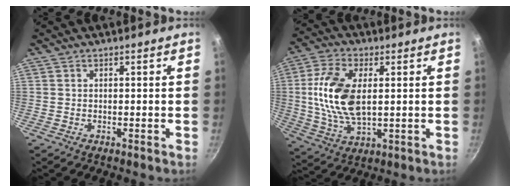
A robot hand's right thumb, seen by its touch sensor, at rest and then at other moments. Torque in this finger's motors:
{"motor_torque": [2.12, 1.87, 1.22, -0.37, 0.34]}